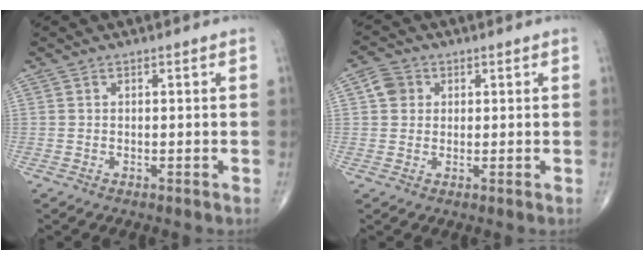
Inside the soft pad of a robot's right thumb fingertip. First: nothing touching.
{"total": 4.0, "force": [1.0, 3.5, 1.6], "torque": [-0.015, 0.005, 0.013]}